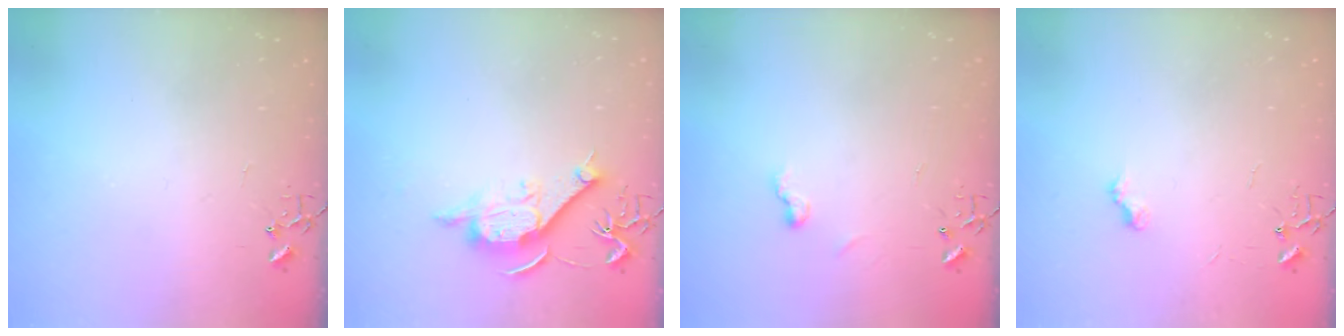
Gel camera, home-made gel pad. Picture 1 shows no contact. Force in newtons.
{"total": 12.0, "press": 11.9, "slide": 1.1}
{"total": 5.2, "press": 5.2, "slide": 0.6}
{"total": 5.4, "press": 5.4, "slide": 0.6}